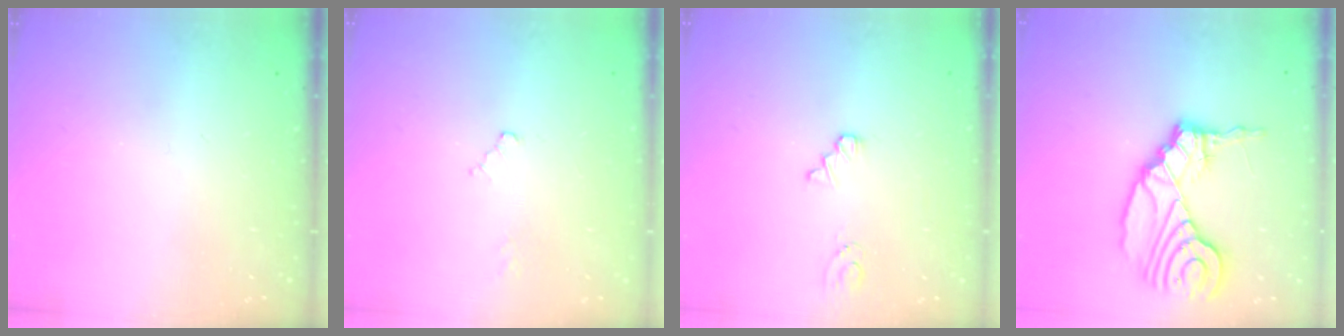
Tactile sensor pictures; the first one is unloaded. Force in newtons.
{"total": 2.3, "press": 2.3, "slide": 0.4}
{"total": 1.1, "press": 1.1, "slide": 0.2}
{"total": 14.8, "press": 14.7, "slide": 1.9}